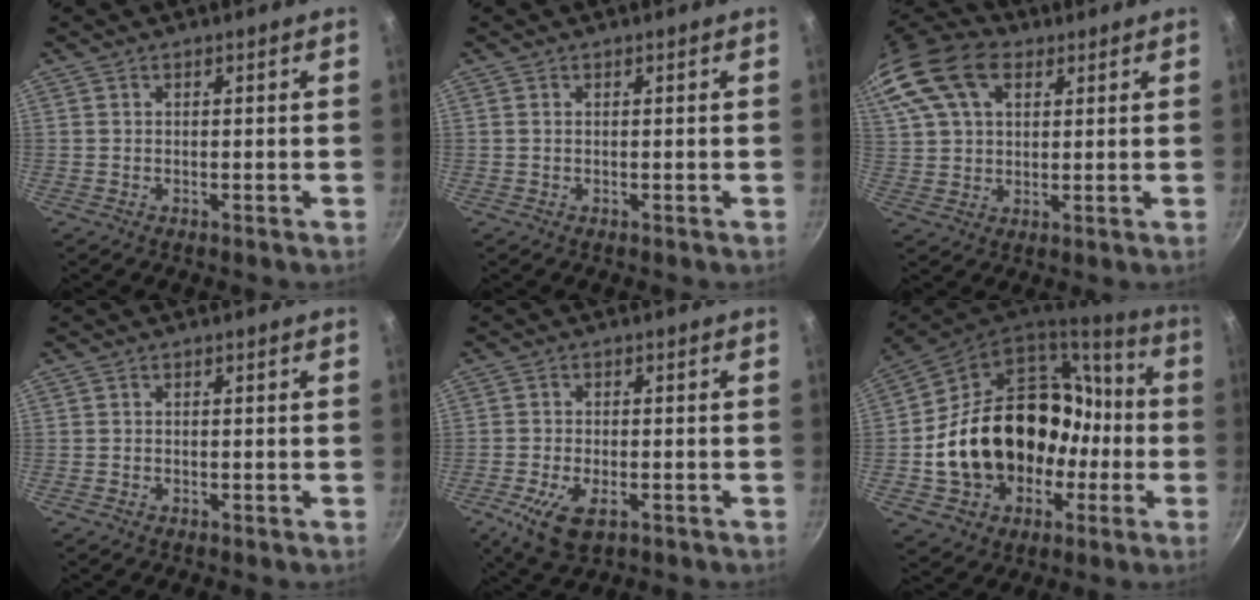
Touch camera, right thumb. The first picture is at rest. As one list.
[{"total": 0.0}, {"total": 21.0, "force": [9.2, 13.6, 13.1], "torque": [-0.291, 0.034, 0.164]}, {"total": 0.6, "force": [-0.4, 0.4, 0.2], "torque": [-0.005, 0.003, -0.006]}, {"total": 8.0, "force": [-3.3, 4.1, 6.1], "torque": [-0.115, -0.002, -0.055]}, {"total": 27.4, "force": [-2.8, 21.0, 17.4], "torque": [-0.266, 0.067, -0.013]}]